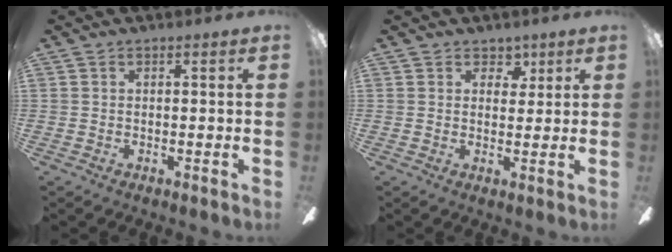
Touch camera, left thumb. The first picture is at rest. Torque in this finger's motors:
{"motor_torque": [0.09, -0.15, -0.42, 0.20, -0.03]}